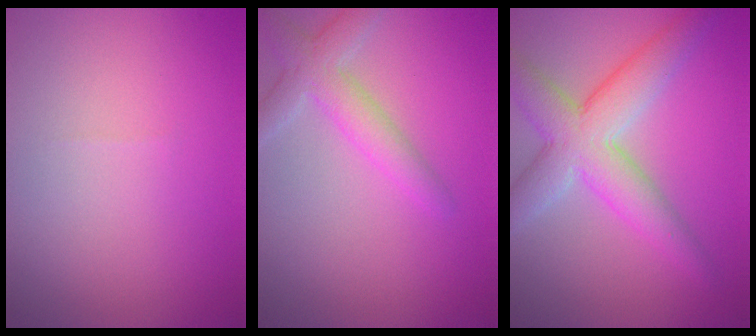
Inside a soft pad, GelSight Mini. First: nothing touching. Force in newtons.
{"total": 3.3, "press": 3.3, "slide": 0.2}
{"total": 6.5, "press": 6.5, "slide": 0.1}